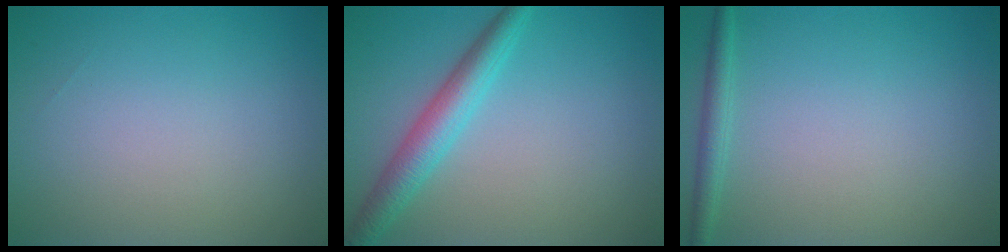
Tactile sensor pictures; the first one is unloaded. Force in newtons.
{"total": 3.8, "press": 3.8, "slide": 0.1}
{"total": 1.5, "press": 1.5, "slide": 0.1}